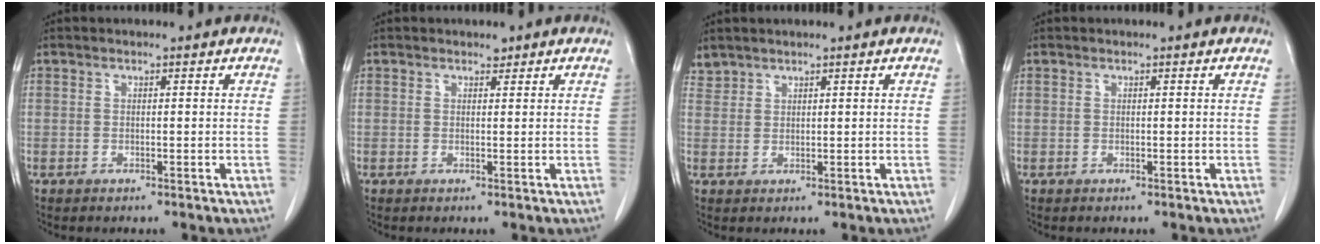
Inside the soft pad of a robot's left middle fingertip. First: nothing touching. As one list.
[{"total": 0.6, "force": [0.5, 0.3, 0.1], "torque": [-0.004, -0.001, 0.005]}, {"total": 1.6, "force": [1.5, 0.4, -0.3], "torque": [0.004, 0.010, 0.034]}, {"total": 0.0}]